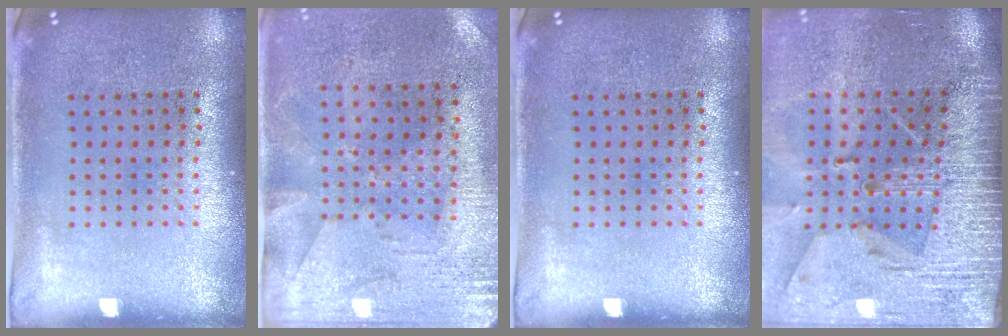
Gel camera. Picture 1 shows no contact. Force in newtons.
{"total": 2.8, "press": 2.2, "slide": 1.6}
{"total": 0.0}
{"total": 4.1, "press": 3.5, "slide": 2.2}